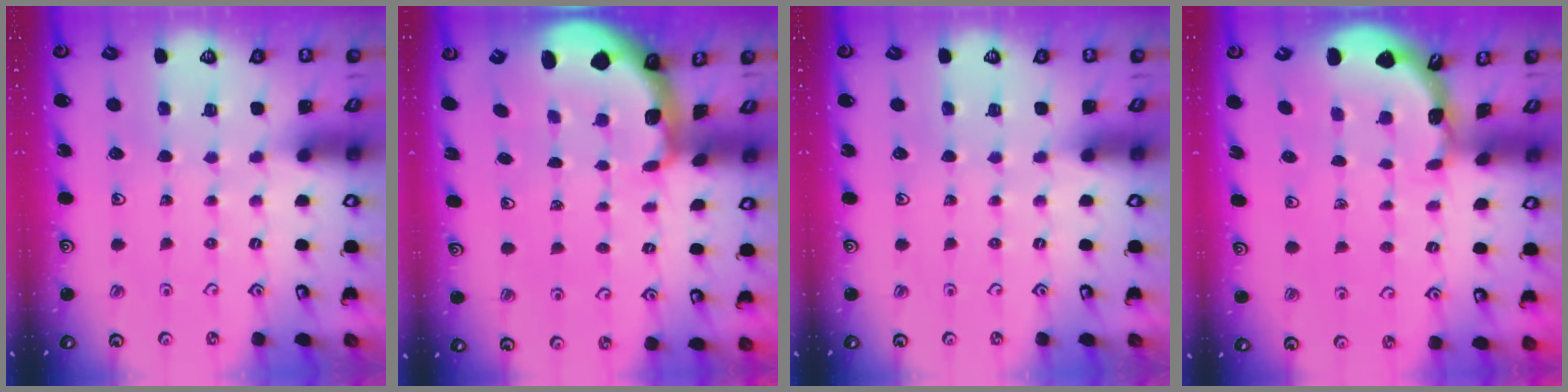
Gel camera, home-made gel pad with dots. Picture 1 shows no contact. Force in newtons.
{"total": 1.9, "press": 1.9, "slide": 0.6}
{"total": 0.0}
{"total": 1.7, "press": 1.7, "slide": 0.1}